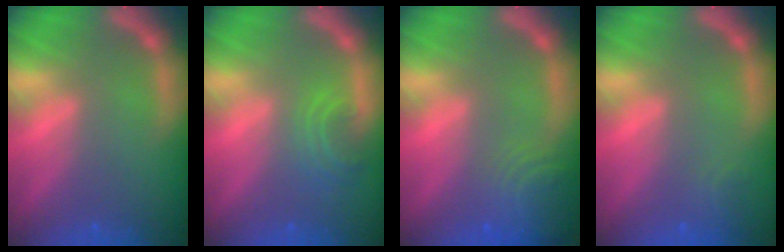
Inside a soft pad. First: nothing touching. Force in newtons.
{"total": 2.9}
{"total": 6.1}
{"total": 1.4}